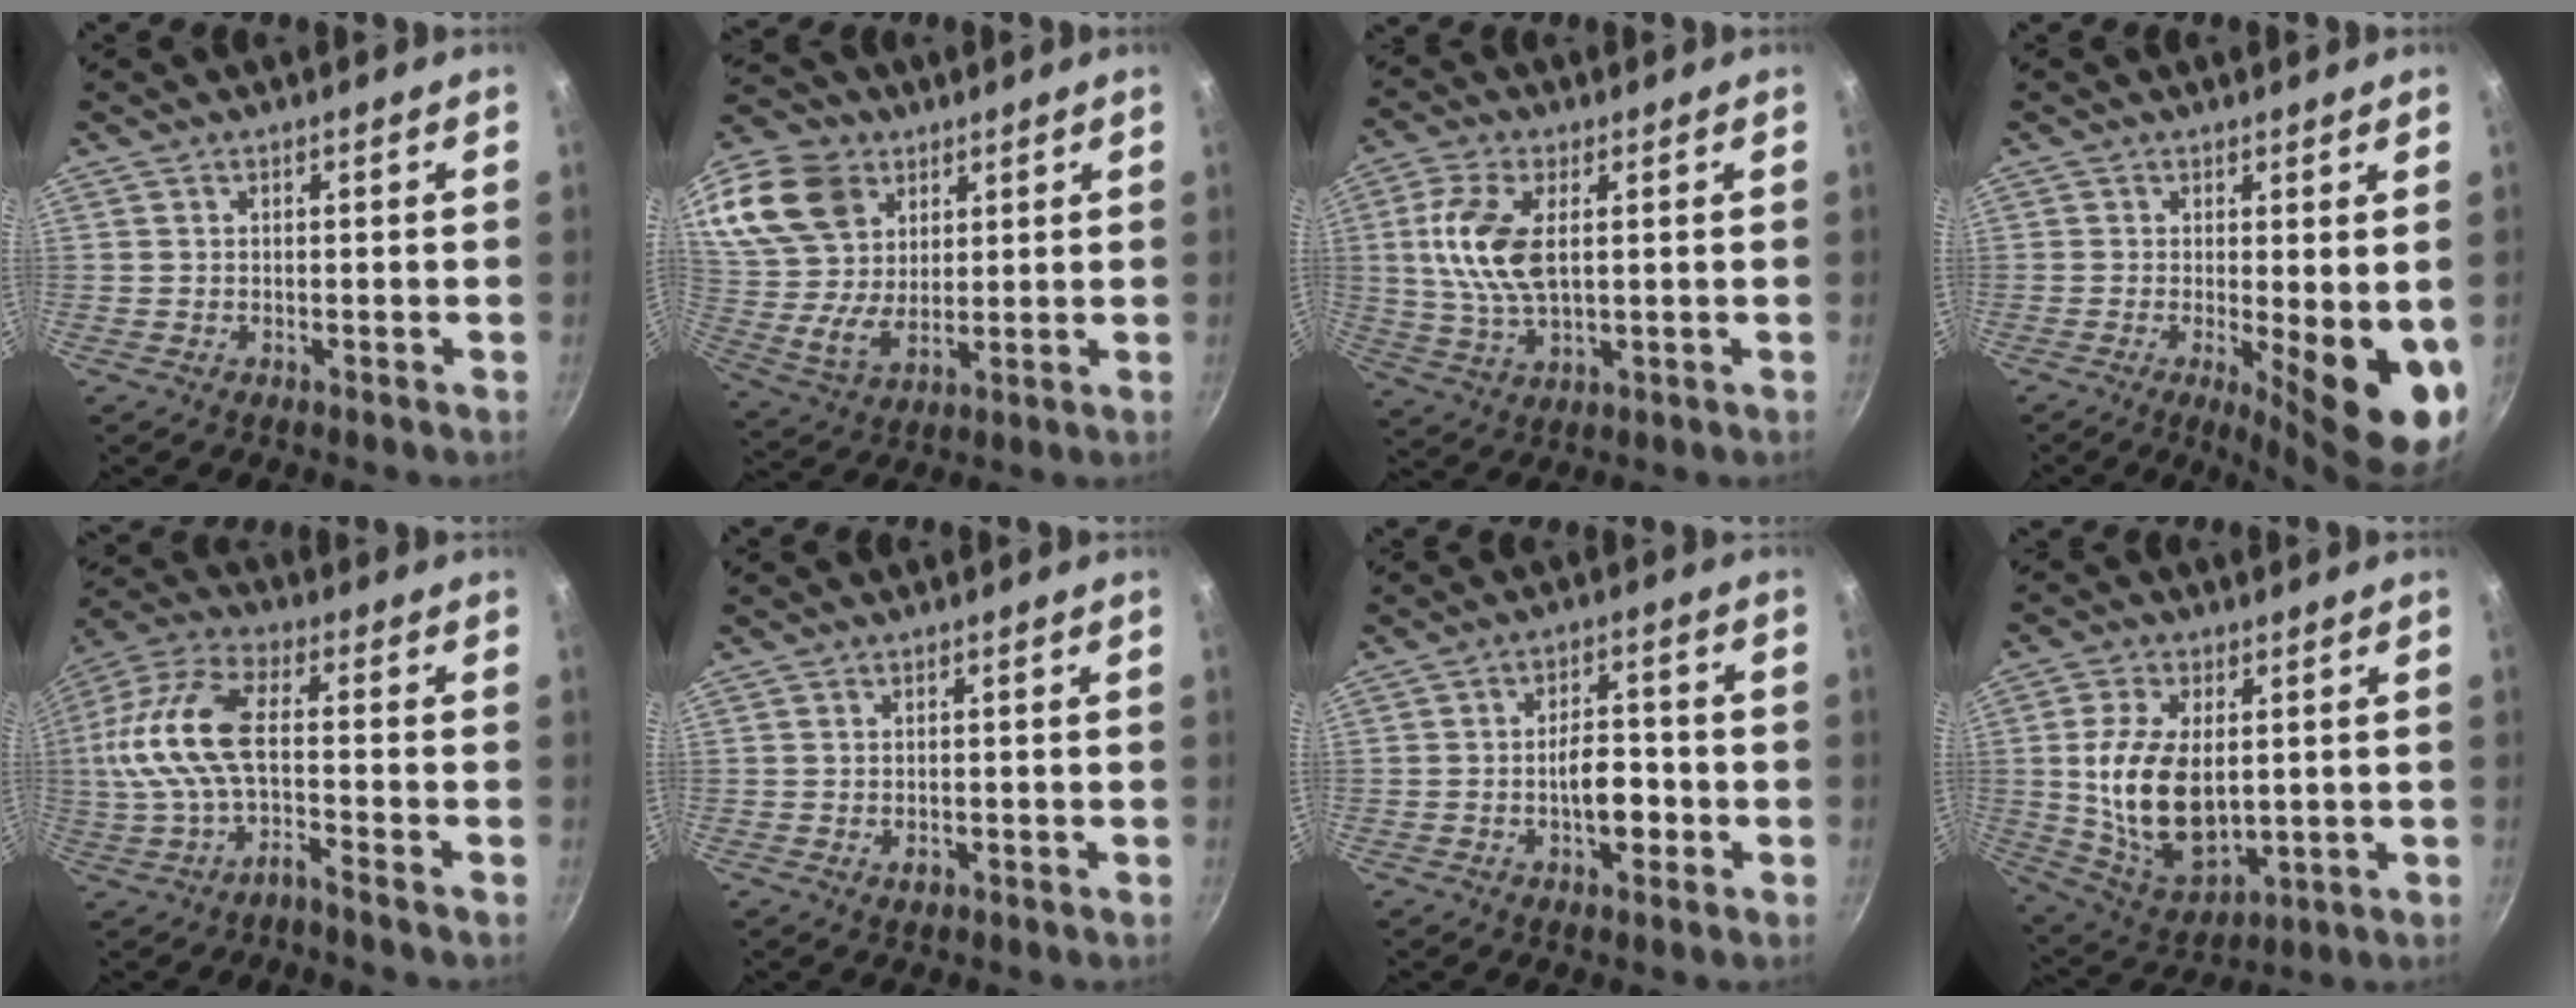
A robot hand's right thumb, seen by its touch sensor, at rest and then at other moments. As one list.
[{"total": 21.8, "force": [10.8, 15.3, 11.2], "torque": [-0.235, -0.009, 0.209]}, {"total": 11.4, "force": [1.9, 5.8, 9.6], "torque": [-0.193, 0.000, 0.038]}, {"total": 11.1, "force": [-1.5, 3.2, 10.5], "torque": [-0.120, -0.017, -0.010]}, {"total": 14.6, "force": [-5.1, 6.5, 12.0], "torque": [-0.223, 0.060, -0.110]}, {"total": 1.6, "force": [-0.6, 1.1, 1.0], "torque": [-0.015, 0.000, -0.009]}, {"total": 7.1, "force": [-2.0, 3.8, 5.7], "torque": [-0.061, 0.024, -0.033]}, {"total": 16.3, "force": [1.2, 9.6, 13.1], "torque": [-0.223, -0.017, 0.038]}]